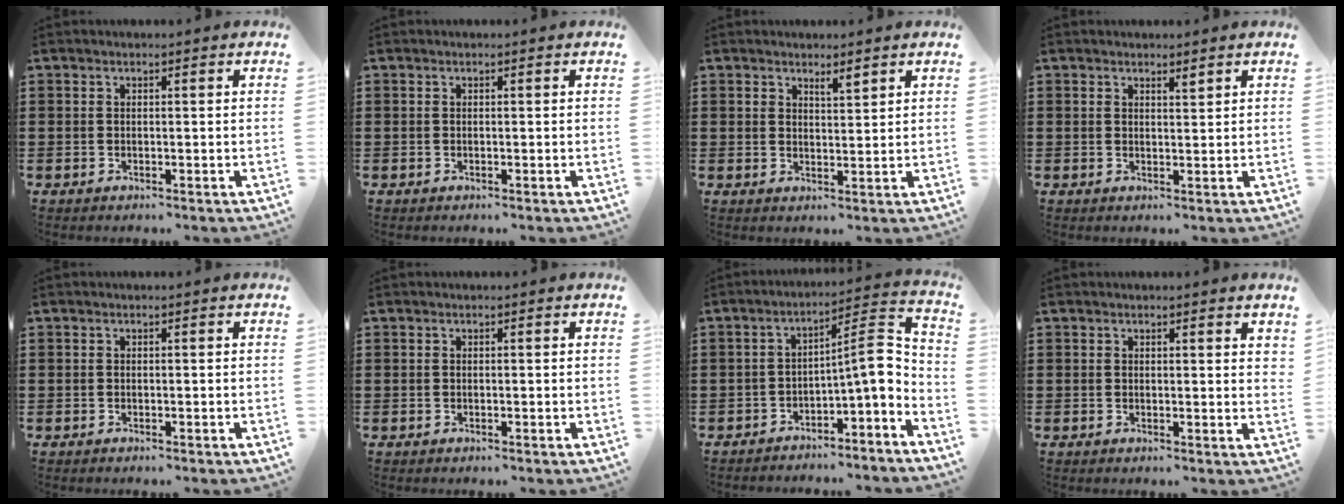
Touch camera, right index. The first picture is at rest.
{"total": 0.0}
{"total": 2.4, "force": [2.0, 0.7, 1.1], "torque": [-0.015, 0.000, 0.034]}
{"total": 1.4, "force": [1.3, 0.3, 0.4], "torque": [-0.002, -0.002, 0.022]}
{"total": 0.0}
{"total": 0.0}
{"total": 7.2, "force": [-1.9, 1.6, 6.8], "torque": [-0.108, -0.012, -0.045]}
{"total": 0.8, "force": [0.7, 0.2, 0.4], "torque": [-0.010, 0.003, 0.013]}